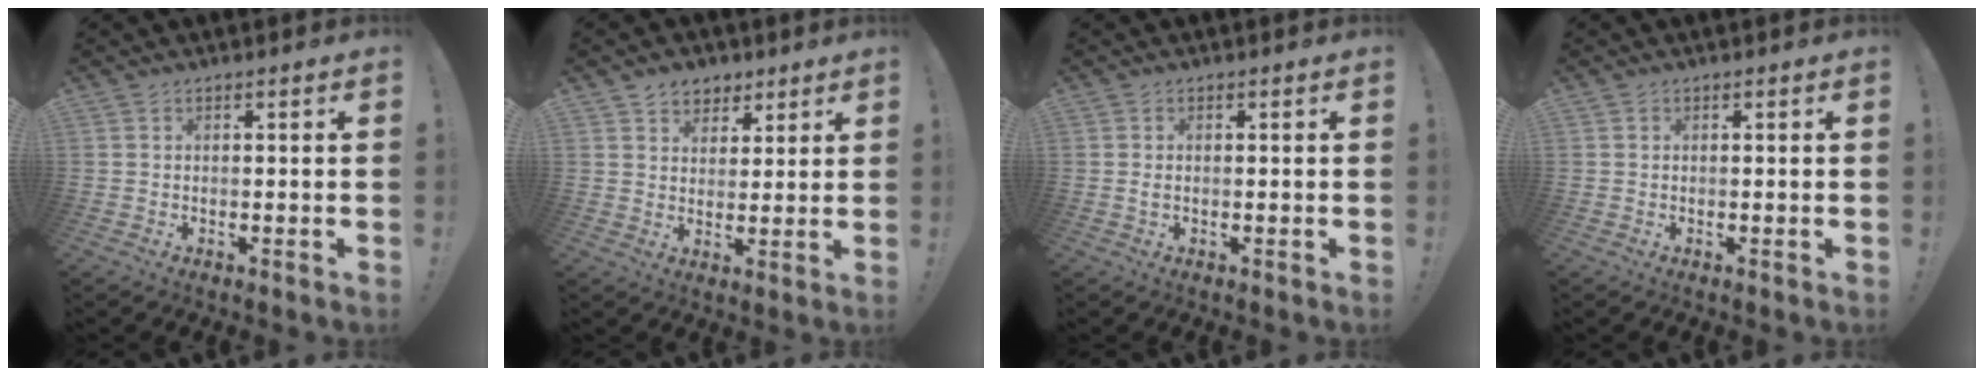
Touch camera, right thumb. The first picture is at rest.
{"total": 6.3, "force": [4.0, 4.8, 0.8], "torque": [-0.002, -0.029, 0.076]}
{"total": 0.8, "force": [0.0, 0.3, 0.7], "torque": [-0.011, 0.000, -0.001]}
{"total": 0.0}